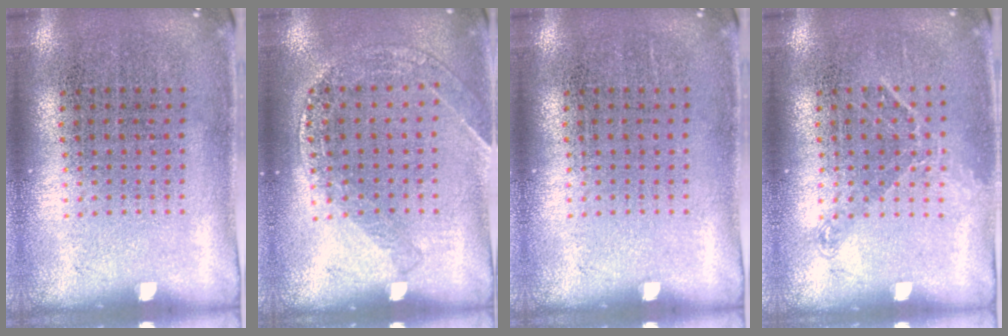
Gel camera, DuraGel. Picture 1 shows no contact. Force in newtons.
{"total": 1.3, "press": 1.3, "slide": 0.1}
{"total": 0.0}
{"total": 1.1, "press": 0.8, "slide": 0.6}